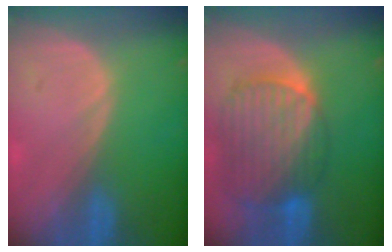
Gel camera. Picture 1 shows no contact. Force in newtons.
{"total": 10.7, "press": 9.1, "slide": 5.5}